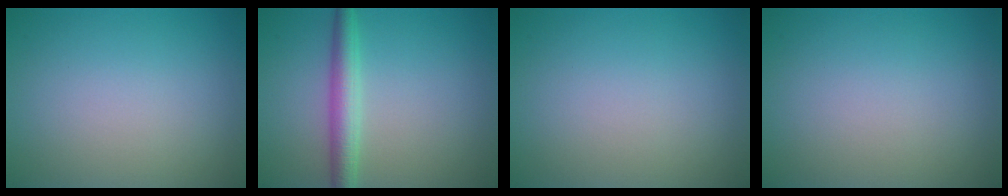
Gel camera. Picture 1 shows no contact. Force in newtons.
{"total": 3.3, "press": 3.3, "slide": 0.1}
{"total": 0.0}
{"total": 0.0}